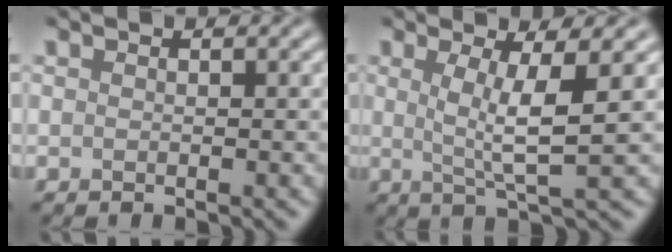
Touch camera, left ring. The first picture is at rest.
{"total": 4.5, "force": [0.7, 0.7, 4.4], "torque": [-0.079, -0.005, 0.015]}